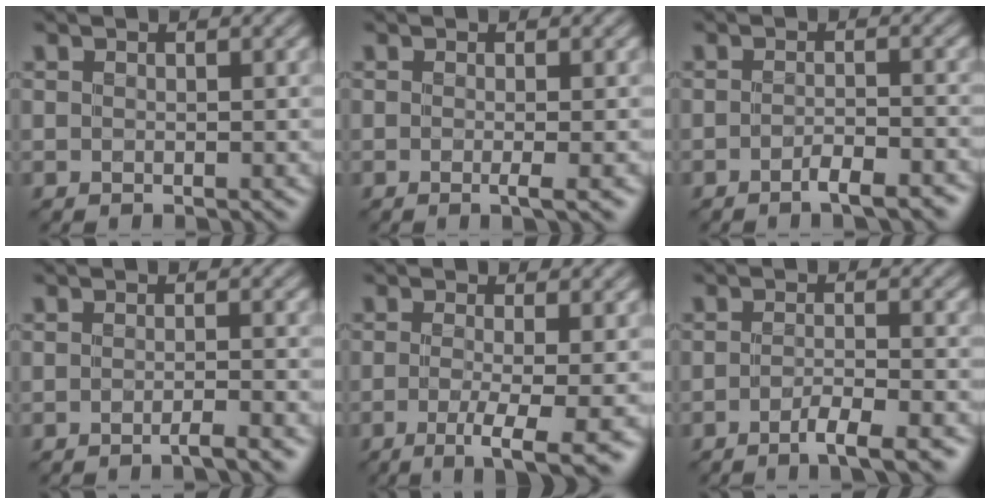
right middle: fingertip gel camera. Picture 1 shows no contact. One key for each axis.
{"total": 1.6, "fx": -0.3, "fy": 0.3, "fz": 1.5, "tx": -0.019, "ty": -0.003, "tz": -0.010}
{"total": 2.7, "fx": -1.9, "fy": 0.6, "fz": 1.8, "tx": -0.033, "ty": 0.002, "tz": -0.034}
{"total": 1.8, "fx": -1.3, "fy": 0.1, "fz": 1.3, "tx": -0.014, "ty": 0.000, "tz": -0.030}
{"total": 5.1, "fx": -2.0, "fy": 1.1, "fz": 4.6, "tx": -0.067, "ty": -0.010, "tz": -0.033}
{"total": 3.5, "fx": -2.3, "fy": 0.6, "fz": 2.6, "tx": -0.041, "ty": 0.002, "tz": -0.043}